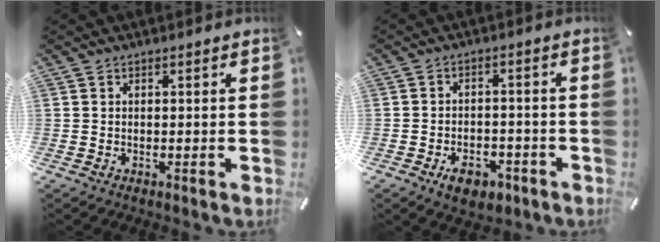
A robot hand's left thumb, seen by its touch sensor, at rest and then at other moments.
{"total": 5.7, "force": [-4.0, 2.5, 3.3], "torque": [-0.061, 0.019, -0.072]}